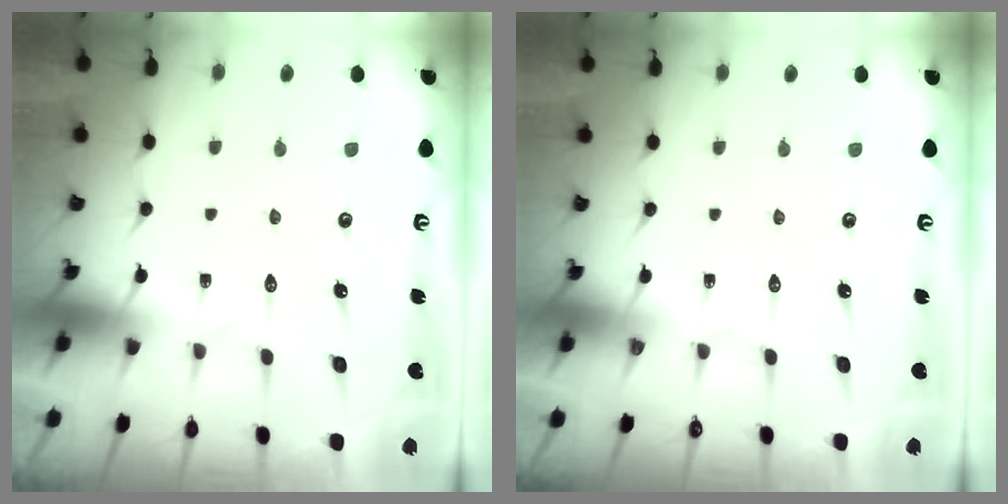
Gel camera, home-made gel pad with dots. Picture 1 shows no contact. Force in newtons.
{"total": 0.0}